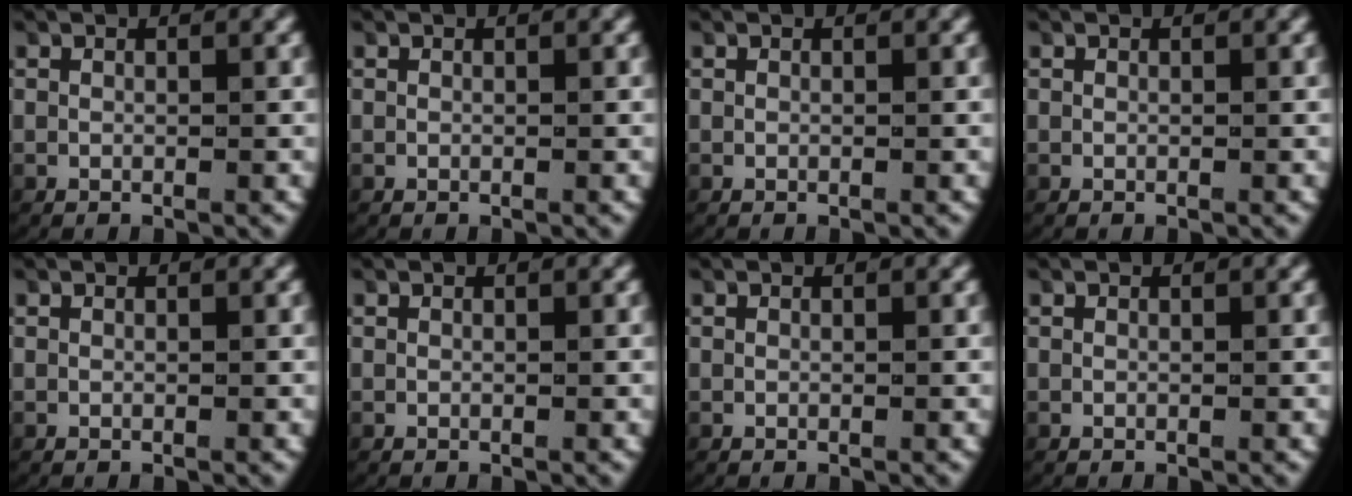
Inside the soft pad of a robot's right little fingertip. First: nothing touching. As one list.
[{"total": 0.0}, {"total": 0.0}, {"total": 0.0}, {"total": 0.0}, {"total": 0.0}, {"total": 0.6, "force": [0.0, -0.6, -0.3], "torque": [0.002, -0.006, 0.006]}, {"total": 0.0}]